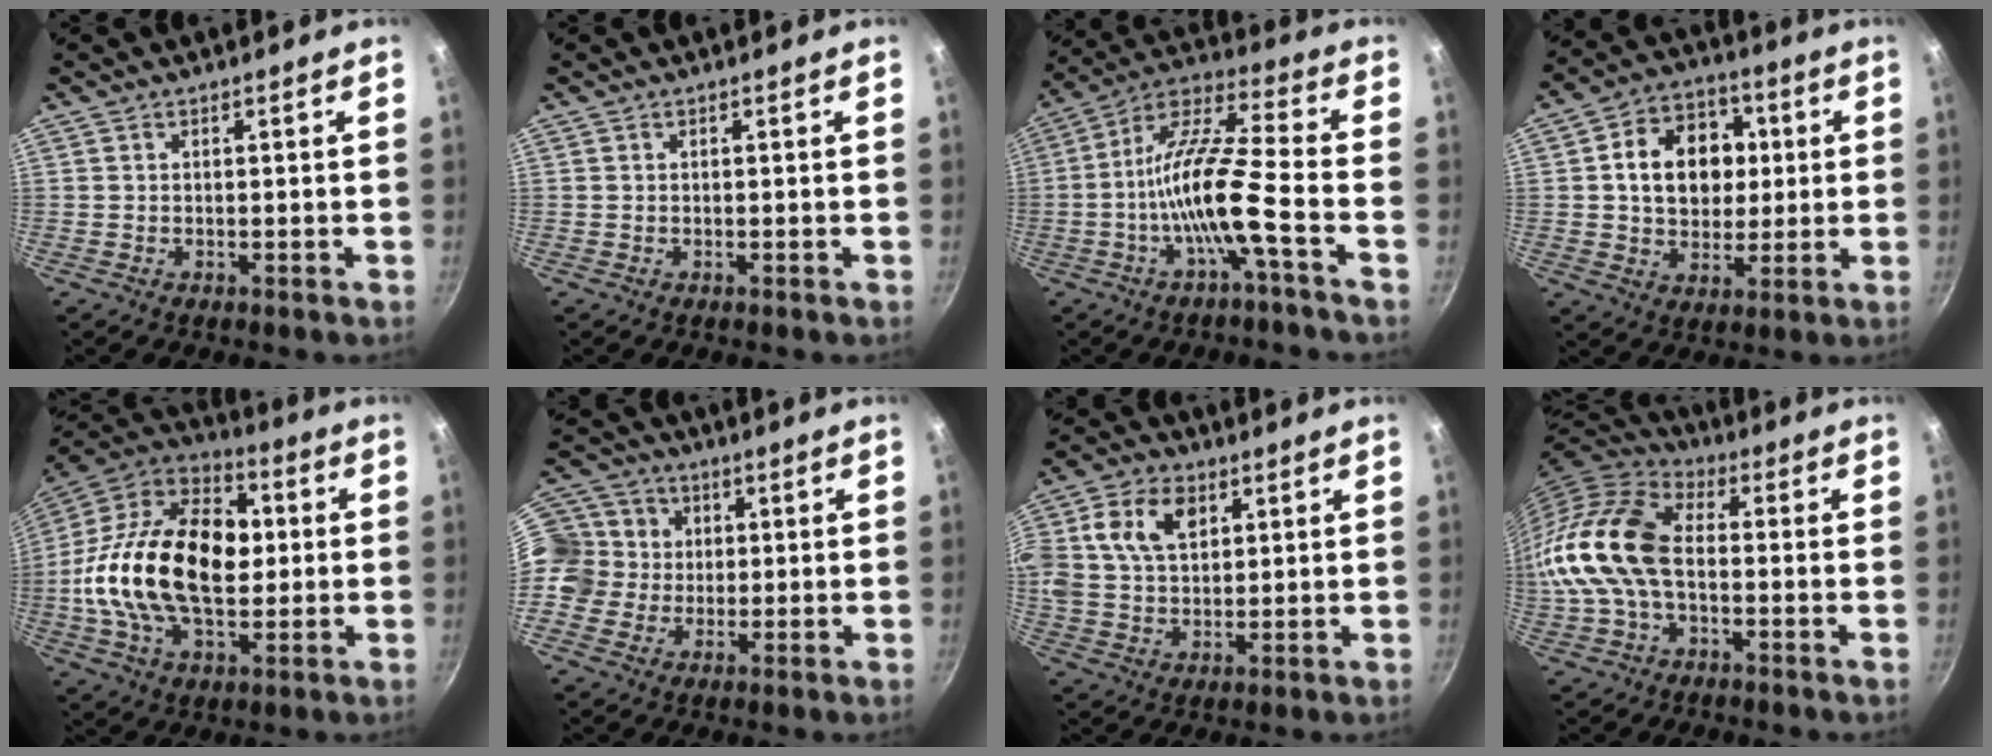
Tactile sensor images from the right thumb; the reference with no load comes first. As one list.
[{"total": 0.0}, {"total": 14.1, "force": [-4.4, 1.7, 13.3], "torque": [-0.251, 0.041, -0.096]}, {"total": 14.3, "force": [2.0, 11.2, 8.7], "torque": [-0.099, 0.014, 0.027]}, {"total": 27.5, "force": [0.5, 16.8, 21.8], "torque": [-0.372, 0.031, -0.007]}, {"total": 15.0, "force": [1.8, 13.6, 6.1], "torque": [-0.121, 0.025, 0.024]}, {"total": 14.0, "force": [4.4, 9.8, 9.0], "torque": [-0.171, 0.014, 0.075]}, {"total": 15.9, "force": [-1.3, 10.1, 12.2], "torque": [-0.233, 0.037, -0.040]}]